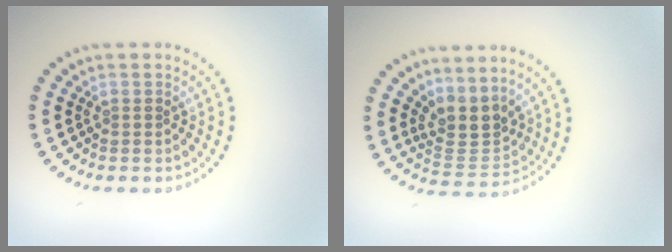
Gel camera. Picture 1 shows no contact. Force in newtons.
{"total": 3.5, "press": 2.7, "slide": 2.2}